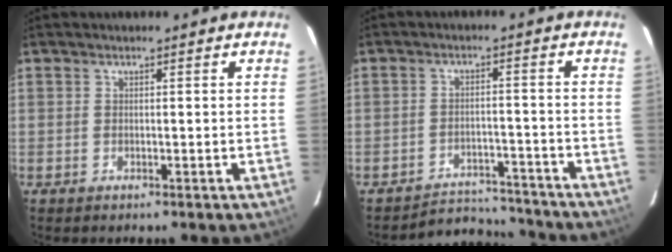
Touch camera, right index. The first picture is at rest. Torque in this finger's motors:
{"motor_torque": [-0.10, -0.09, -0.20, -0.21]}